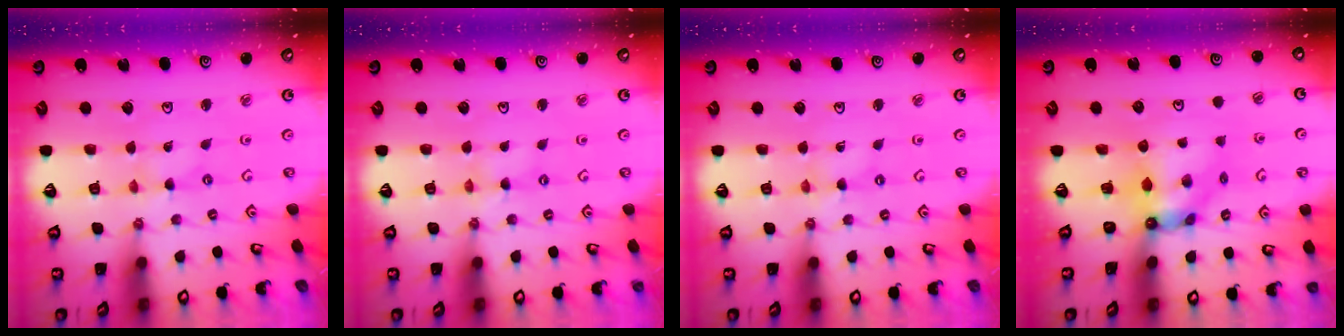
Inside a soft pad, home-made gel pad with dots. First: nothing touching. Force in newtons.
{"total": 1.1, "press": 1.1, "slide": 0.2}
{"total": 0.0}
{"total": 7.3, "press": 7.3, "slide": 0.4}